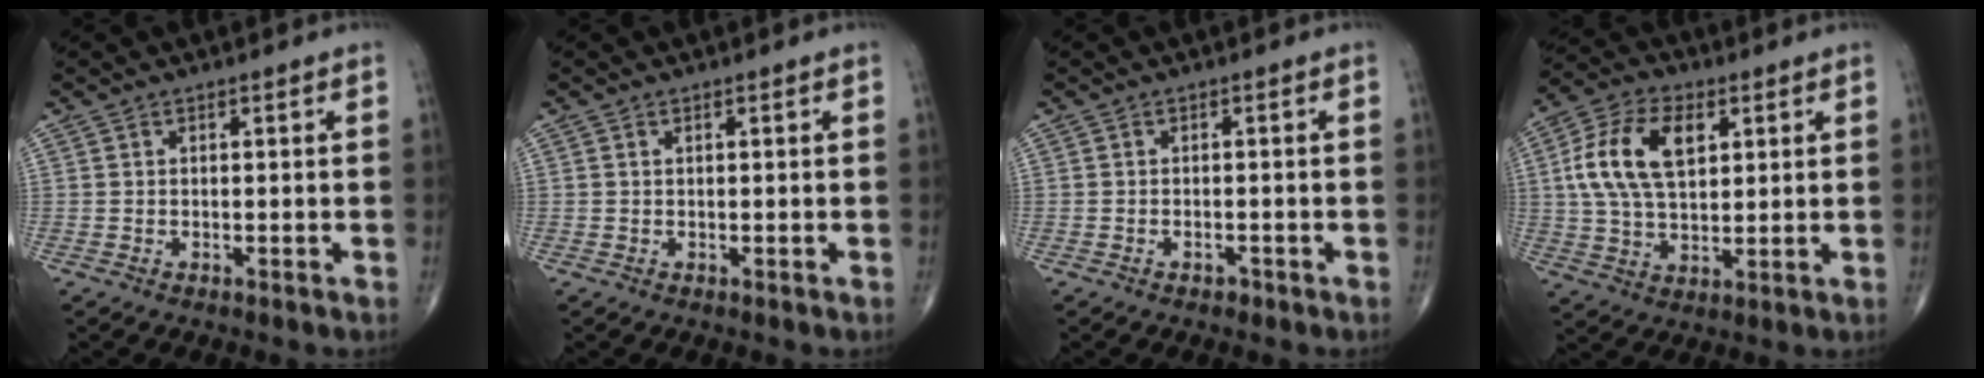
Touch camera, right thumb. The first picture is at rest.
{"total": 0.0}
{"total": 1.1, "force": [-0.7, 0.6, 0.5], "torque": [-0.009, 0.003, -0.010]}
{"total": 14.3, "force": [3.7, 8.3, 11.0], "torque": [-0.206, 0.005, 0.068]}